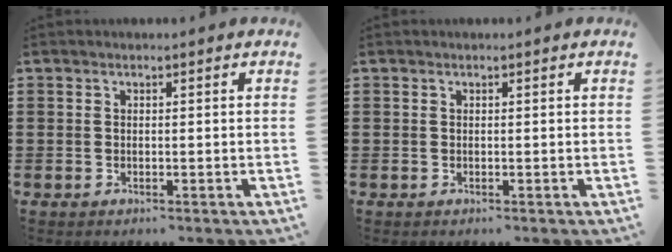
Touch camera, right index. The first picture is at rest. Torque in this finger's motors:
{"motor_torque": [0.00, 0.00, 0.00, -0.01]}